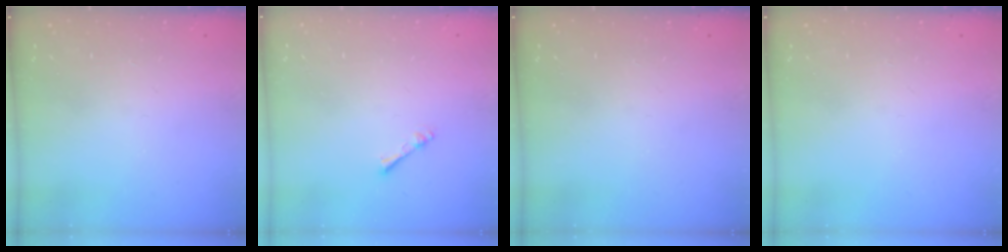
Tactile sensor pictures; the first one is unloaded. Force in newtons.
{"total": 1.1, "press": 1.1, "slide": 0.2}
{"total": 0.0}
{"total": 0.0}